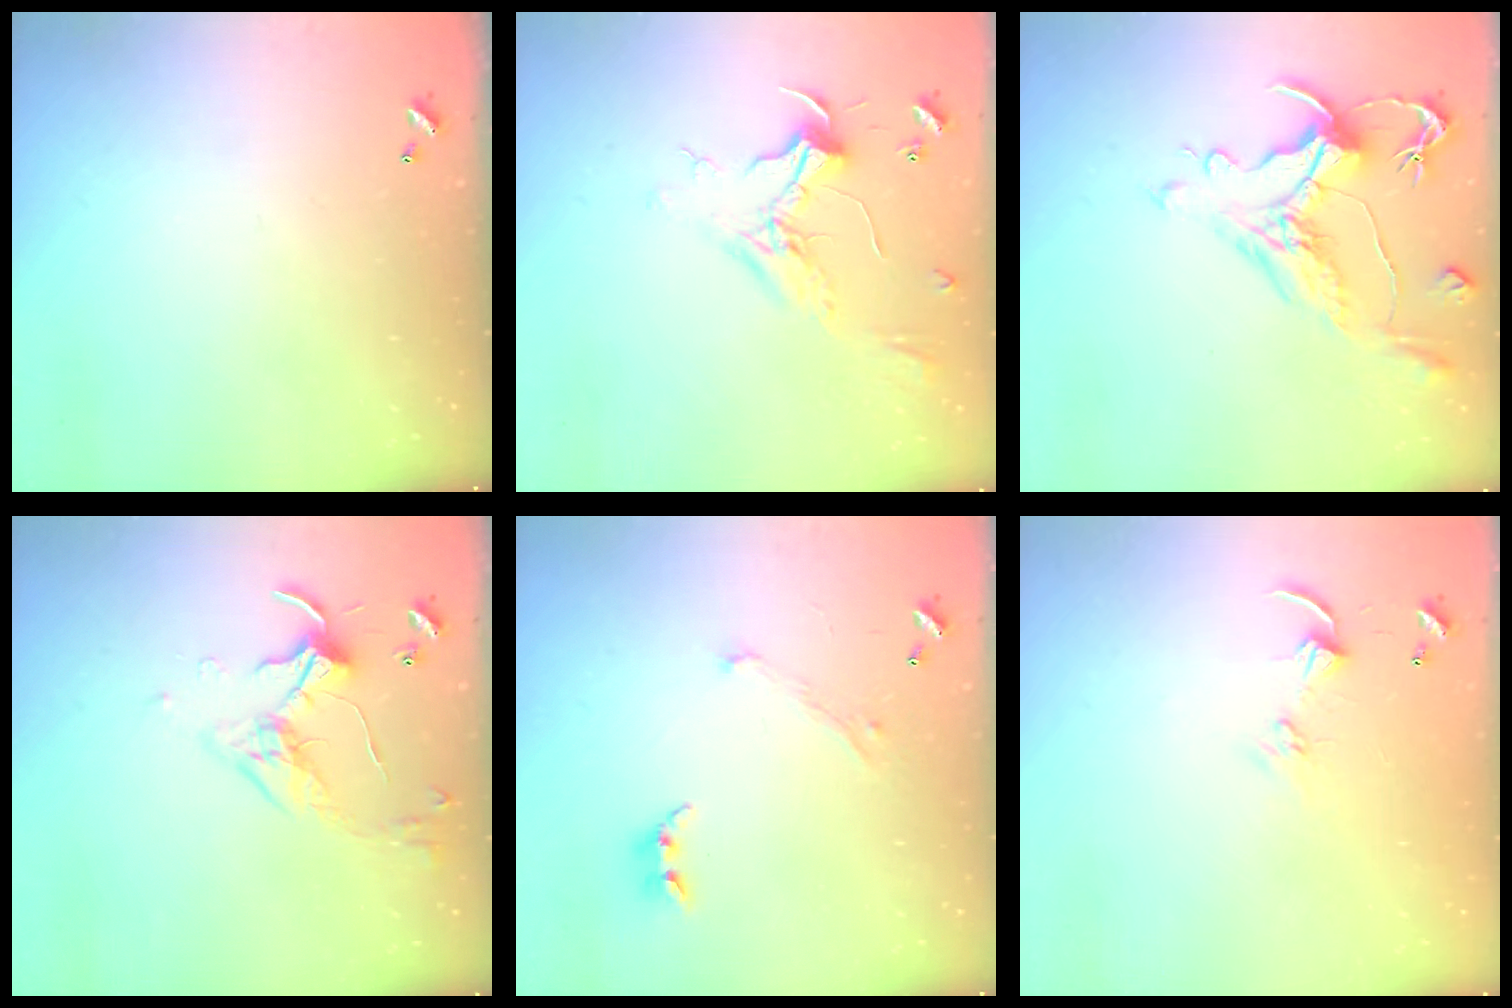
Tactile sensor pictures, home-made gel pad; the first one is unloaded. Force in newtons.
{"total": 2.4, "press": 2.3, "slide": 0.7}
{"total": 1.5, "press": 0.4, "slide": 1.5}
{"total": 3.3, "press": 3.2, "slide": 0.7}
{"total": 1.7, "press": 1.6, "slide": 0.5}
{"total": 4.4, "press": 4.4, "slide": 0.5}